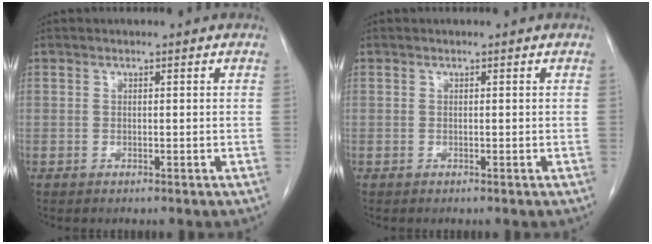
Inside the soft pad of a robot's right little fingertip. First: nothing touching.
{"total": 0.0}